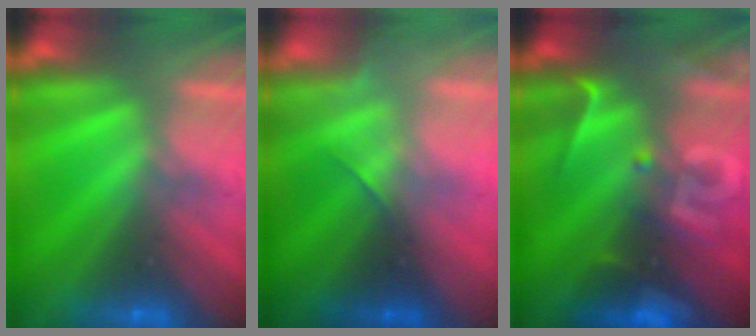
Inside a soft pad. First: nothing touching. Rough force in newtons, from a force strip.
{"total": 1.9}
{"total": 3.1}